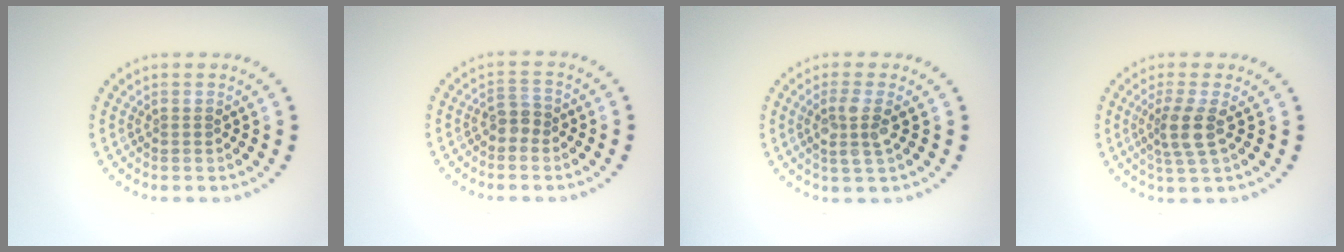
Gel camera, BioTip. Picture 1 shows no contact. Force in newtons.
{"total": 1.6, "press": 1.4, "slide": 0.8}
{"total": 2.5, "press": 2.2, "slide": 1.2}
{"total": 2.7, "press": 2.2, "slide": 1.6}